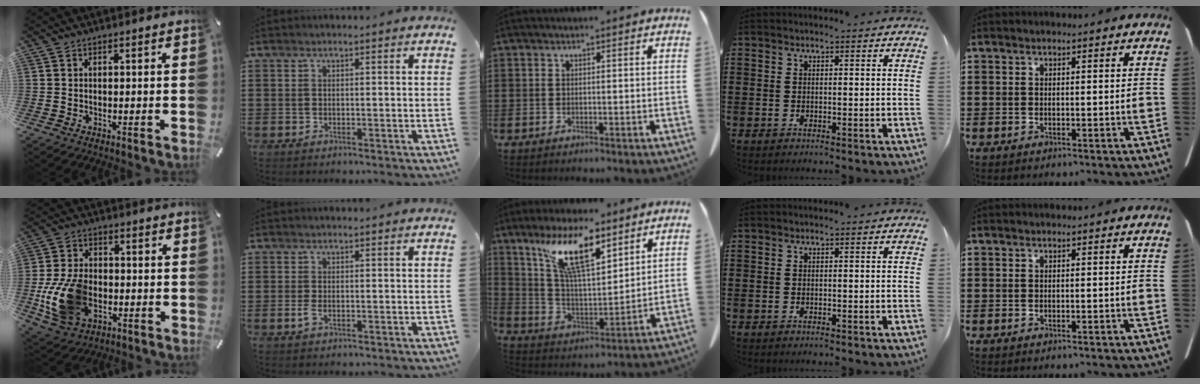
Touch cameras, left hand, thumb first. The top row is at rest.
{"thumb": {"total": 14.8, "force": [-3.5, 10.5, 9.9], "torque": [-0.207, 0.011, -0.059]}, "index": {"total": 1.5, "force": [-0.2, 0.6, 1.3], "torque": [-0.033, -0.004, -0.006]}, "middle": {"total": 12.7, "force": [8.2, 3.9, 8.9], "torque": [-0.191, -0.015, 0.149]}}